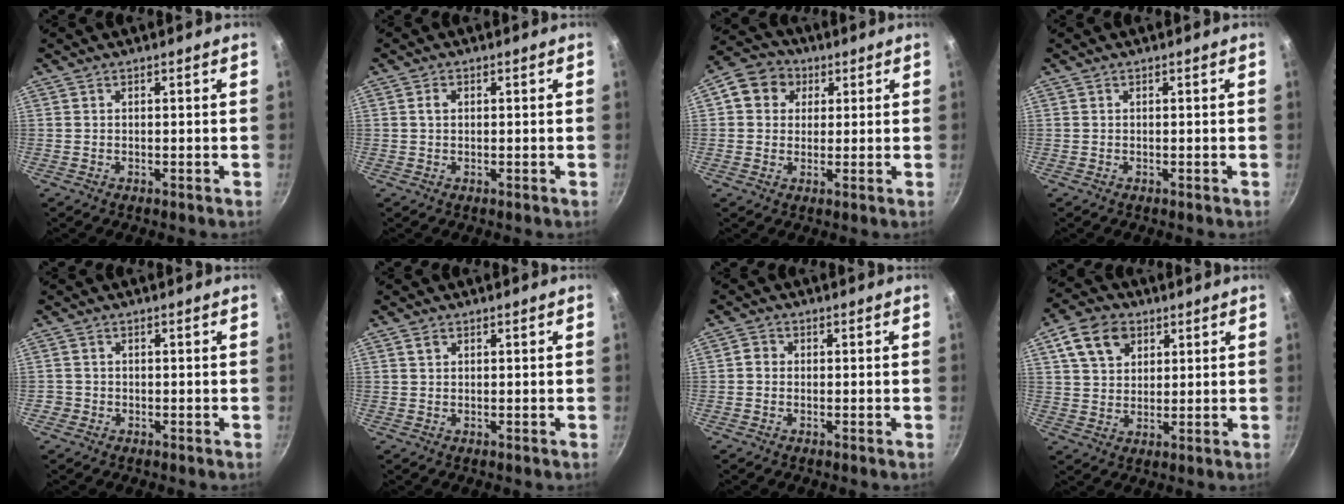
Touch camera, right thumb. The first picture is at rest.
{"total": 1.5, "force": [0.3, 1.1, 0.9], "torque": [-0.015, 0.005, 0.005]}
{"total": 8.0, "force": [2.5, 6.9, 3.2], "torque": [-0.026, 0.007, 0.026]}
{"total": 0.0}
{"total": 1.5, "force": [-0.6, 1.3, 0.2], "torque": [0.000, 0.005, -0.010]}
{"total": 1.2, "force": [0.6, 0.9, 0.5], "torque": [-0.008, 0.001, 0.010]}
{"total": 1.8, "force": [-0.2, 1.7, 0.7], "torque": [-0.012, 0.009, -0.008]}
{"total": 9.7, "force": [4.4, 7.0, 5.1], "torque": [-0.073, 0.001, 0.075]}